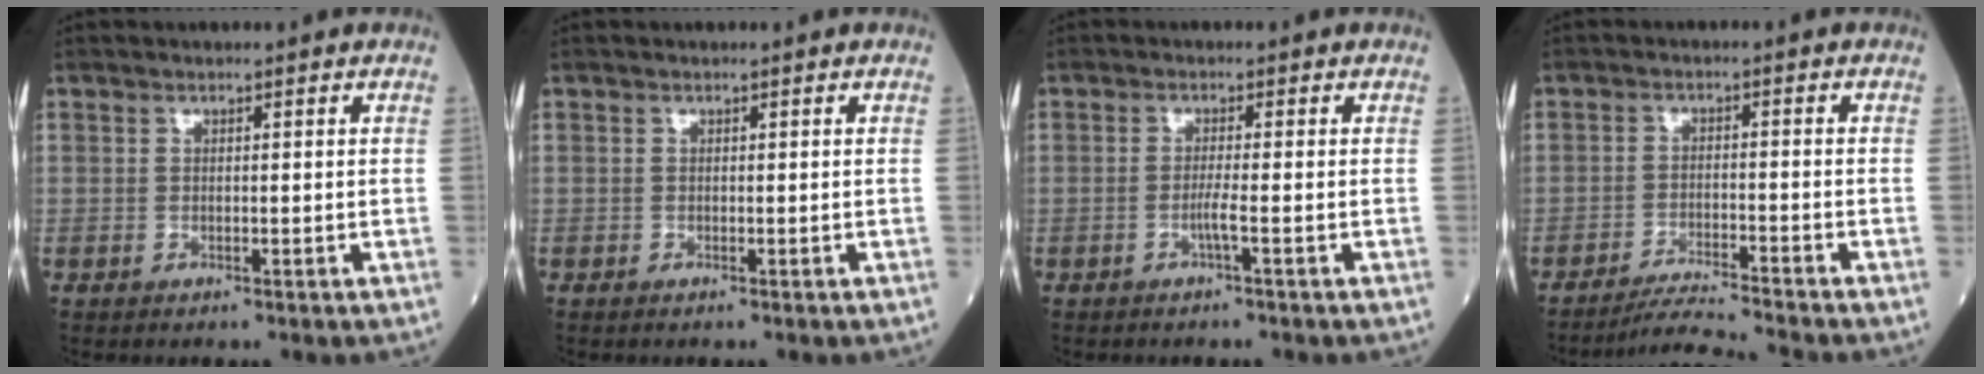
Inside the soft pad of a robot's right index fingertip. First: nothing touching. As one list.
[{"total": 0.0}, {"total": 1.6, "force": [-0.7, -0.5, 1.4], "torque": [-0.027, -0.001, -0.018]}, {"total": 5.9, "force": [-5.5, -2.1, 0.9], "torque": [-0.017, -0.017, -0.101]}]